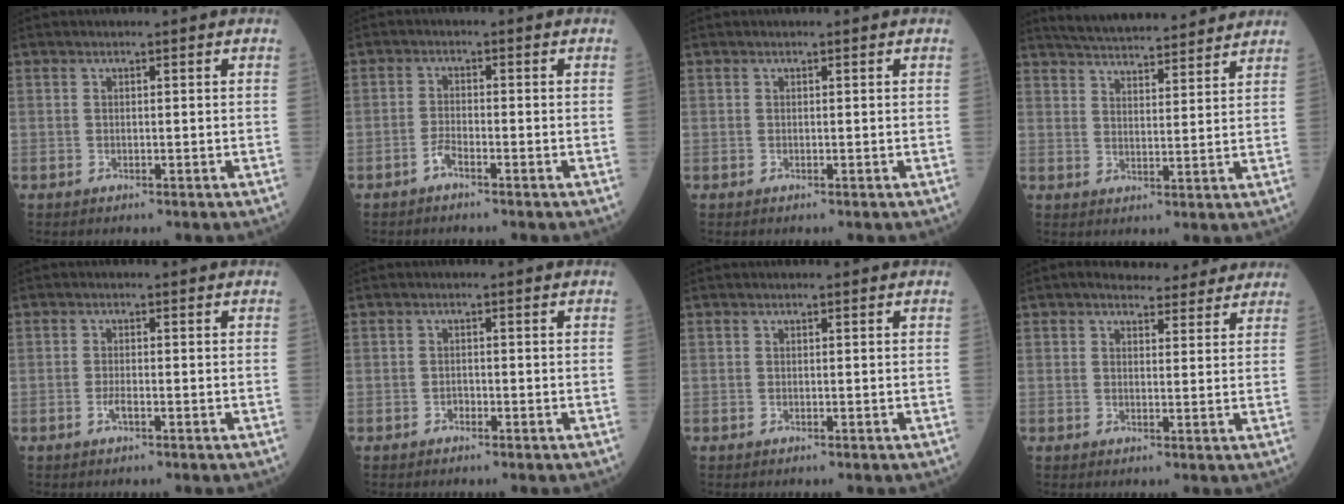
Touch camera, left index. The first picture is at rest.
{"total": 1.8, "force": [-1.4, 0.2, 1.1], "torque": [-0.027, -0.001, -0.030]}
{"total": 0.0}
{"total": 14.7, "force": [13.7, 1.9, 5.0], "torque": [-0.080, 0.022, 0.197]}
{"total": 1.3, "force": [-0.7, 0.2, 1.1], "torque": [-0.027, -0.002, -0.014]}
{"total": 0.0}
{"total": 0.0}
{"total": 7.8, "force": [6.9, 2.7, 2.5], "torque": [-0.024, 0.013, 0.080]}